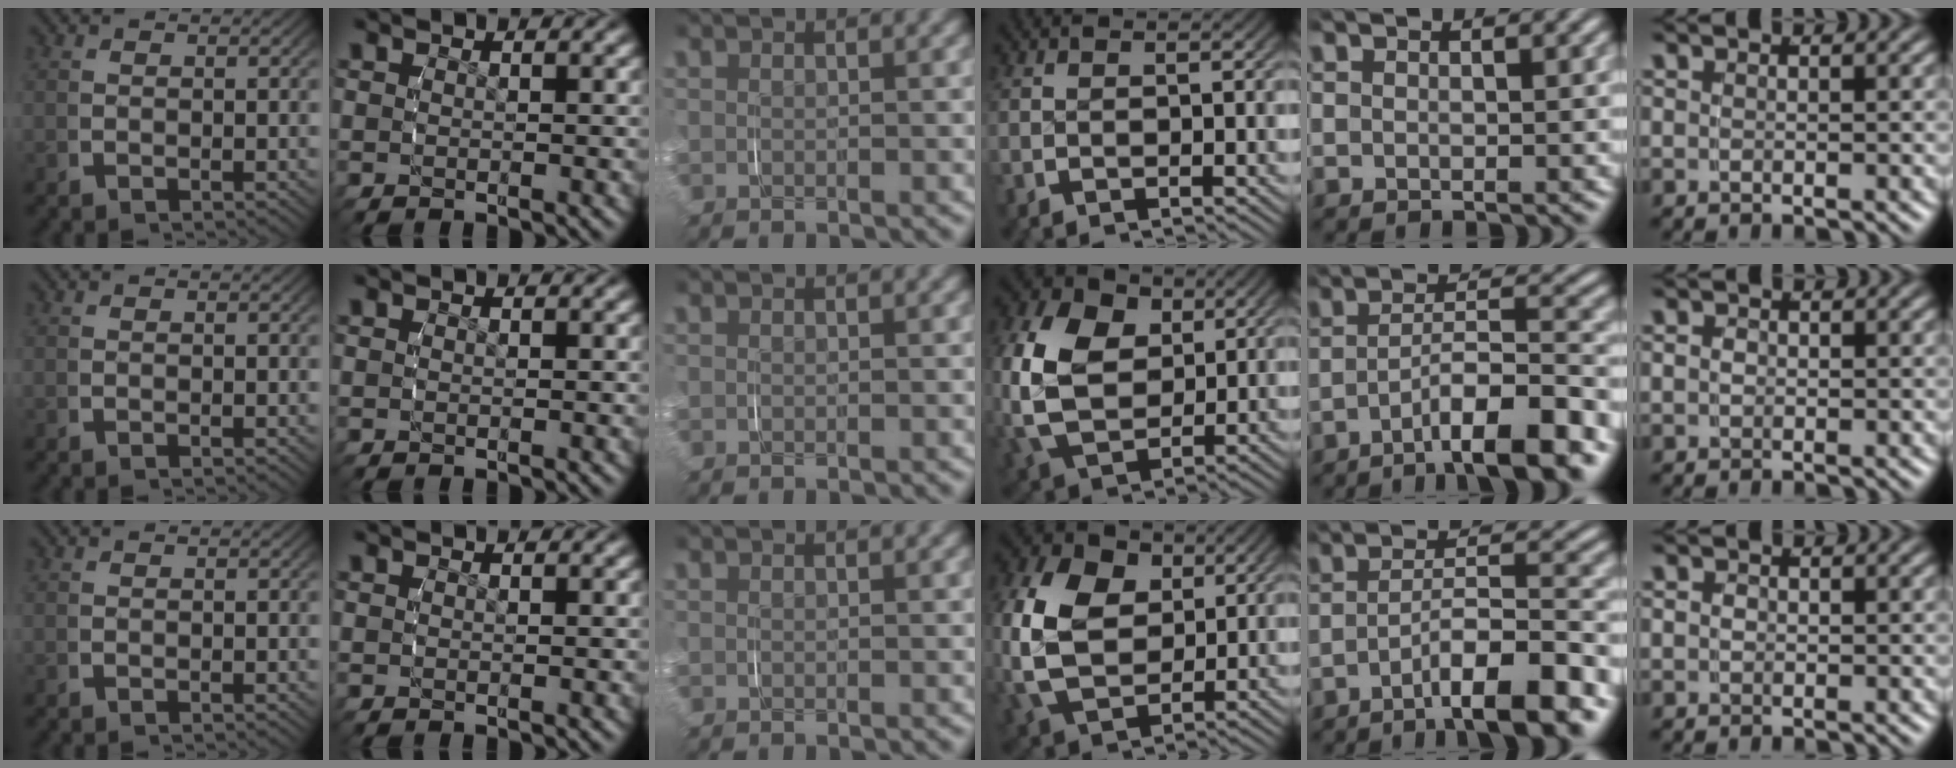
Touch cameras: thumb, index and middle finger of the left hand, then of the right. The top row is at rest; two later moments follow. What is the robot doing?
{"motion": "grasp_and_lifting", "object": "paper"}